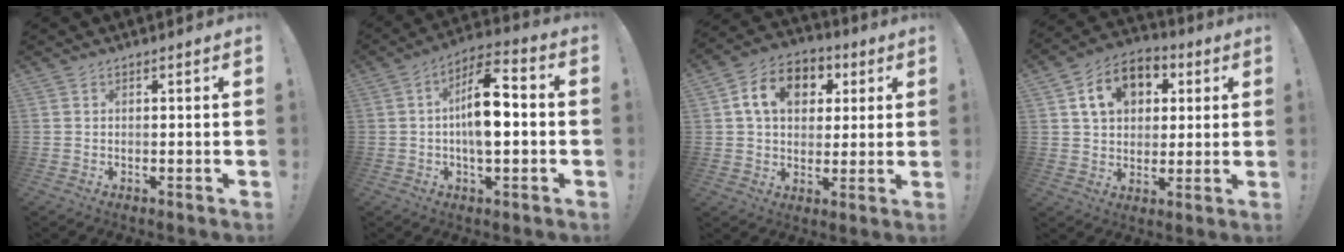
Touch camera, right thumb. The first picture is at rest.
{"total": 12.3, "force": [-0.6, 5.3, 11.1], "torque": [-0.177, 0.003, -0.016]}
{"total": 13.2, "force": [4.2, 9.9, 7.6], "torque": [-0.118, 0.001, 0.081]}
{"total": 12.7, "force": [4.8, 9.4, 7.1], "torque": [-0.110, -0.007, 0.093]}